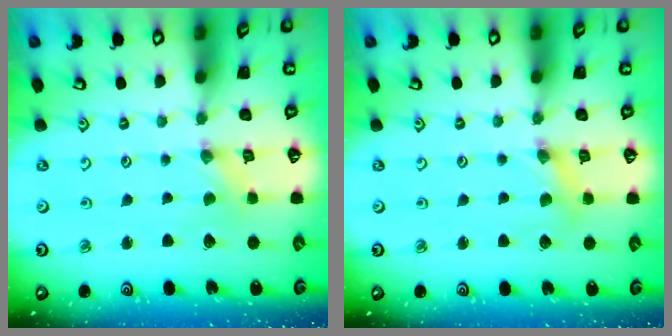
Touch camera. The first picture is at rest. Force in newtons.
{"total": 3.2, "press": 3.1, "slide": 0.4}